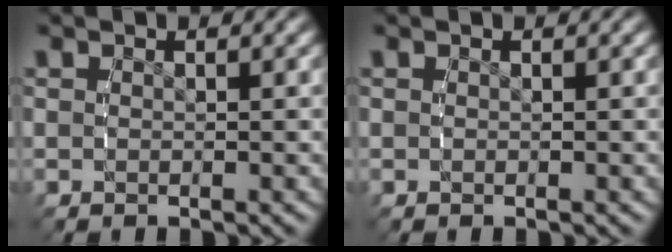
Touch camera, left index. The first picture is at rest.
{"total": 0.0}